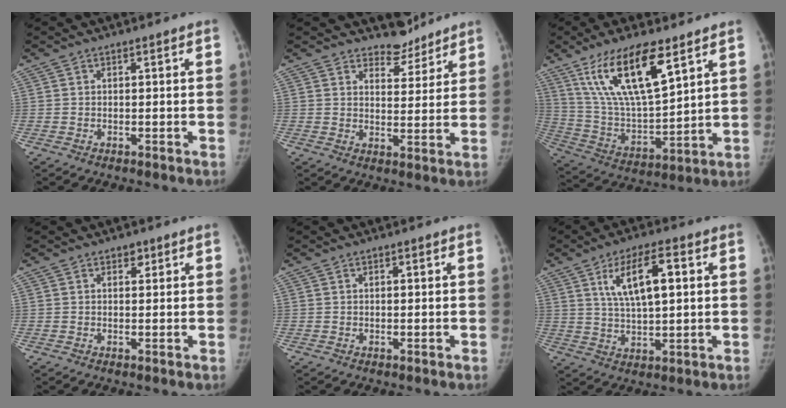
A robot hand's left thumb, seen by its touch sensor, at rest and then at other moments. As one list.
[{"total": 5.7, "force": [5.1, 2.5, 0.4], "torque": [0.021, -0.045, 0.080]}, {"total": 18.5, "force": [10.4, 5.8, 14.2], "torque": [-0.251, -0.045, 0.206]}, {"total": 1.6, "force": [1.0, 1.1, 0.7], "torque": [0.002, -0.004, 0.011]}, {"total": 0.9, "force": [0.4, 0.5, 0.7], "torque": [-0.010, 0.000, 0.005]}, {"total": 11.1, "force": [3.5, 4.2, 9.7], "torque": [-0.159, -0.003, 0.064]}]